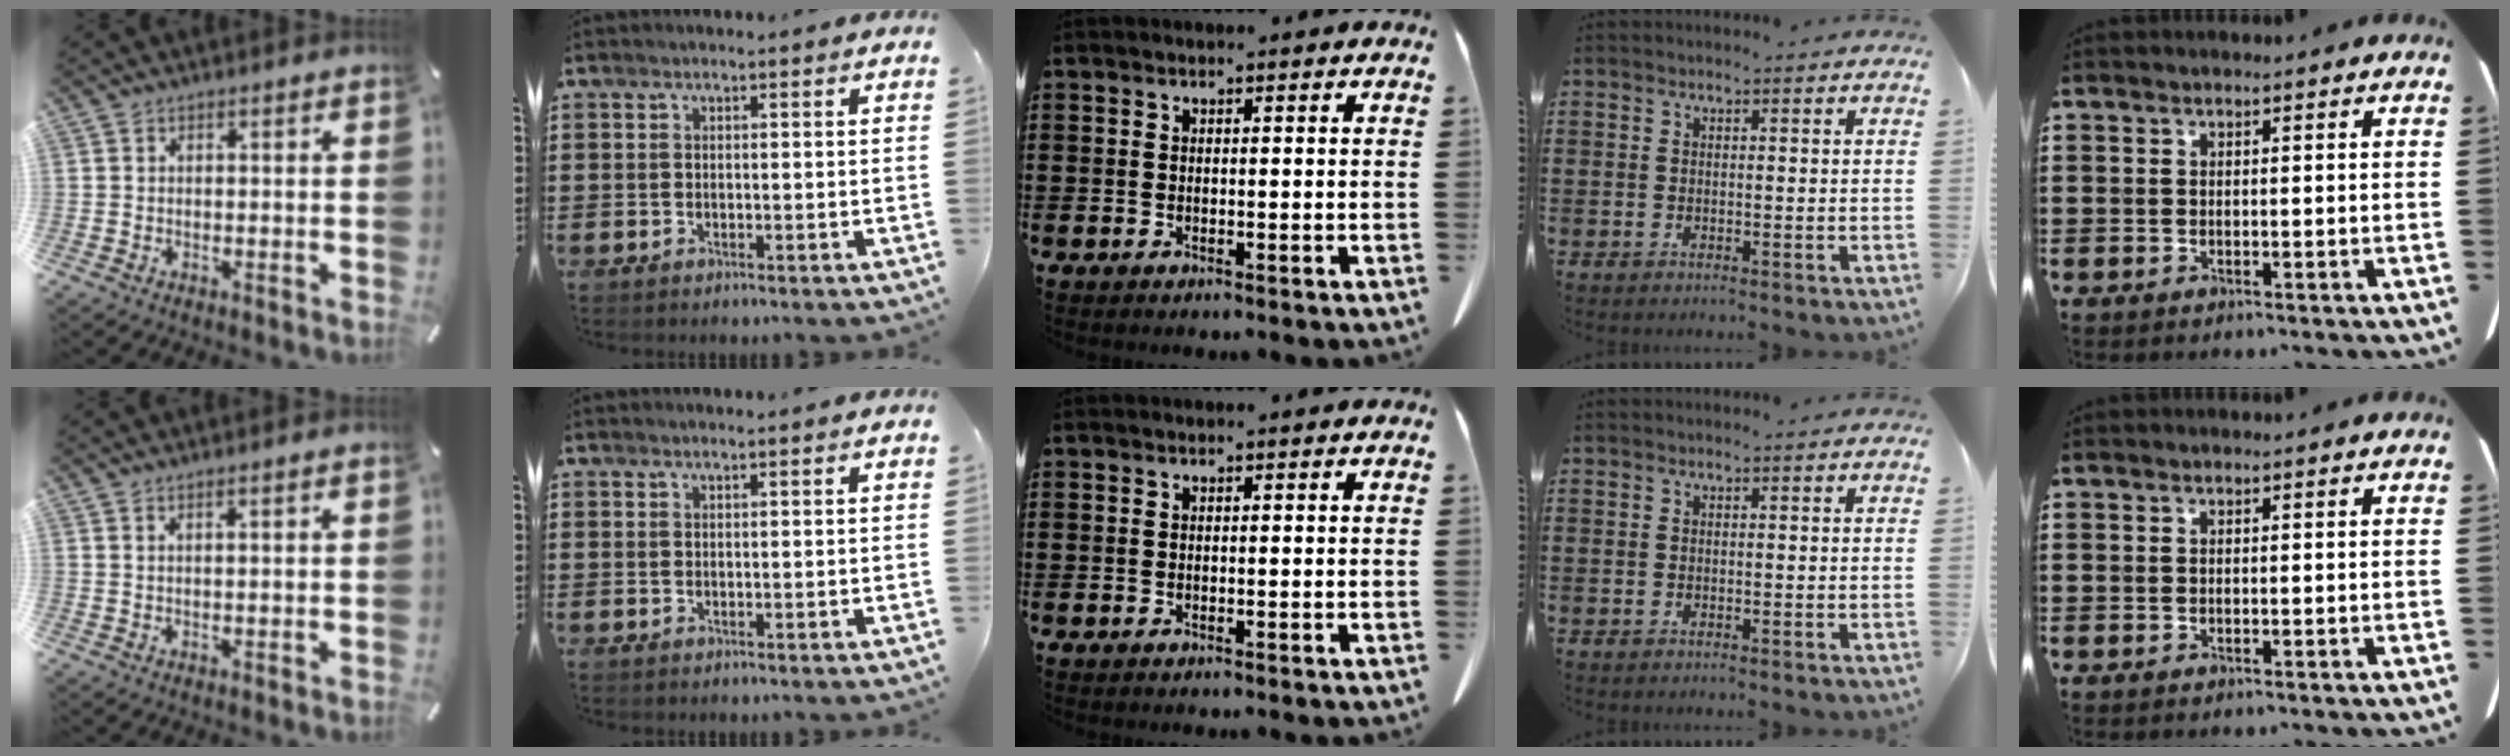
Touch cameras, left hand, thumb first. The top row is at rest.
{"thumb": {"total": 1.3, "force": [0.9, -0.2, 0.9], "torque": [-0.017, -0.003, 0.017]}, "index": {"total": 0.8, "force": [0.7, -0.1, 0.3], "torque": [-0.007, -0.002, 0.014]}}